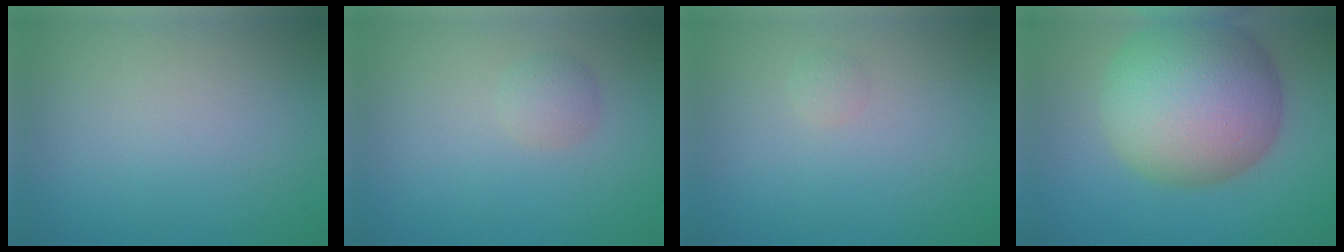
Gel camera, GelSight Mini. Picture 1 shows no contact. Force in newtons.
{"total": 1.4, "press": 1.4, "slide": 0.1}
{"total": 0.6, "press": 0.6, "slide": 0.1}
{"total": 12.7, "press": 12.7, "slide": 0.6}